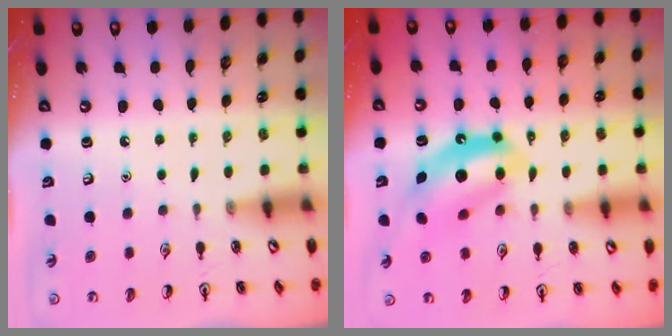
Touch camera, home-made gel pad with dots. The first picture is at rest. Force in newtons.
{"total": 11.1, "press": 10.5, "slide": 3.6}